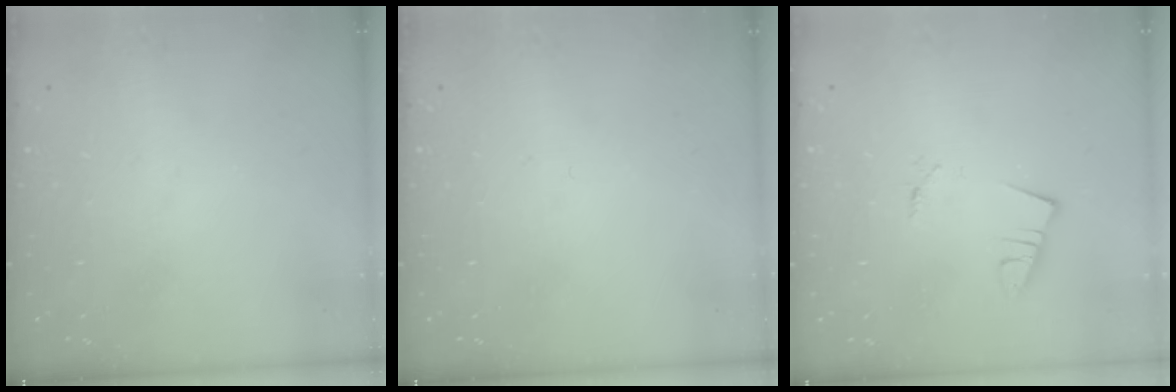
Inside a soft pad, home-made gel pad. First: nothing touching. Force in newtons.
{"total": 0.0}
{"total": 0.8, "press": 0.8, "slide": 0.1}